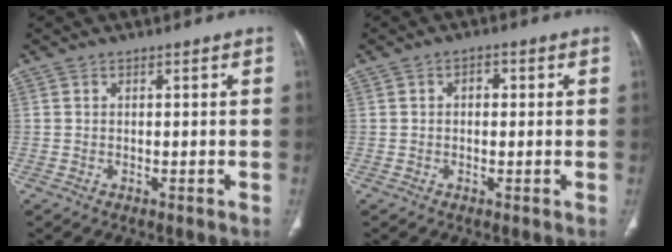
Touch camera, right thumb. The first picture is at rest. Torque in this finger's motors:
{"motor_torque": [-0.39, 0.55, -0.16, 0.03, 0.05]}